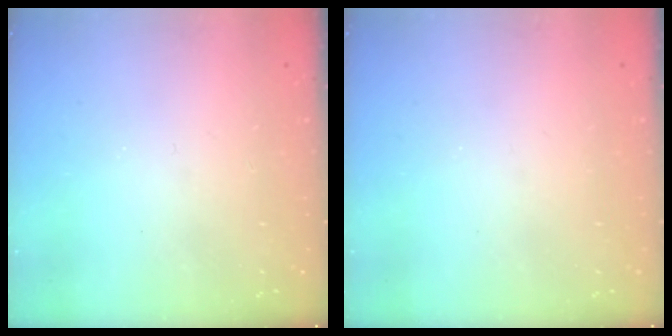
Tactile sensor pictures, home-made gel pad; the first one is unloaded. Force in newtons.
{"total": 0.0}